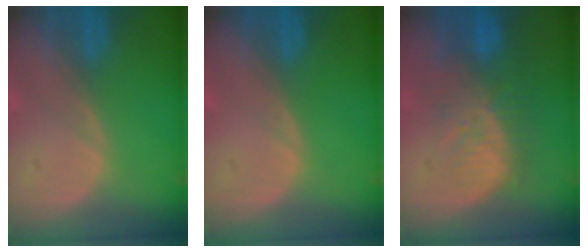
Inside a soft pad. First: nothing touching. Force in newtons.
{"total": 0.0}
{"total": 10.2, "press": 8.8, "slide": 5.2}